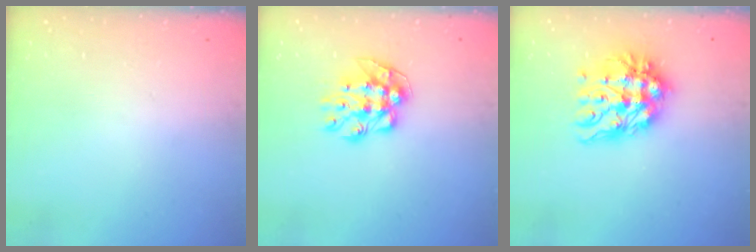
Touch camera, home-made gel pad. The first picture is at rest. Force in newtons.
{"total": 10.1, "press": 10.1, "slide": 0.5}
{"total": 13.6, "press": 13.5, "slide": 1.0}